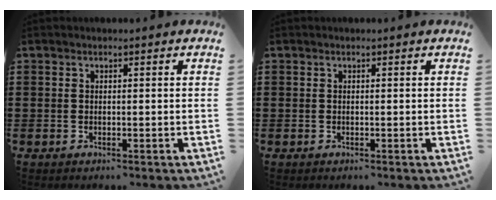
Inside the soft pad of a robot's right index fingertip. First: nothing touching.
{"total": 0.0}